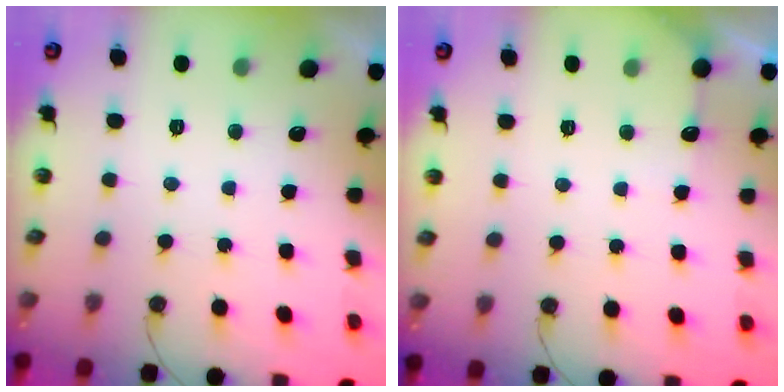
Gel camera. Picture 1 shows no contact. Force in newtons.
{"total": 3.9, "press": 3.9, "slide": 0.5}